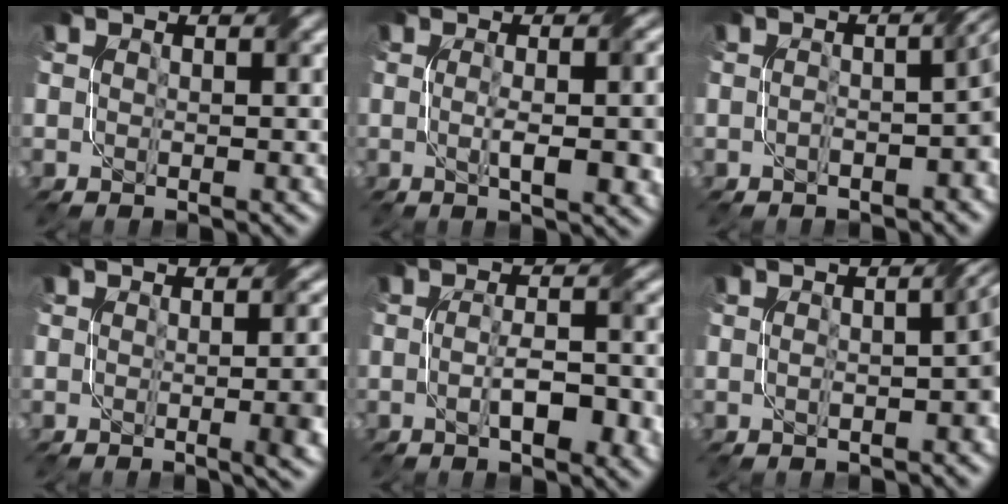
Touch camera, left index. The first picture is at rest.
{"total": 5.7, "force": [-0.6, 1.5, 5.4], "torque": [-0.068, 0.001, -0.006]}
{"total": 4.1, "force": [-1.3, 1.3, 3.6], "torque": [-0.053, 0.008, -0.024]}
{"total": 6.5, "force": [-0.7, 2.4, 6.0], "torque": [-0.039, 0.001, -0.005]}
{"total": 5.3, "force": [-1.4, 1.4, 4.9], "torque": [-0.087, -0.002, -0.022]}
{"total": 3.8, "force": [-0.3, 0.9, 3.6], "torque": [-0.053, 0.005, -0.002]}